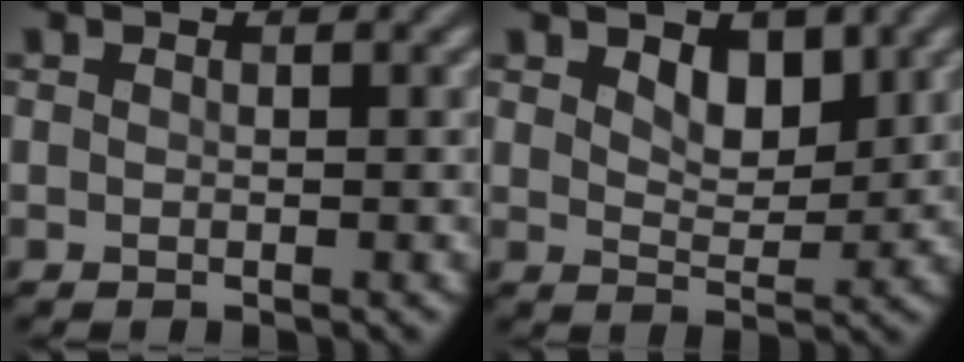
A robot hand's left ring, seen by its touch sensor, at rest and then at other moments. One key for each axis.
{"total": 2.8, "fx": 1.6, "fy": 1.5, "fz": 1.7, "tx": -0.038, "ty": -0.008, "tz": 0.027}